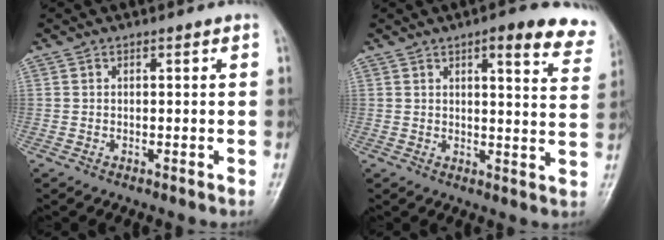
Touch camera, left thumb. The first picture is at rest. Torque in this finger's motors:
{"motor_torque": [0.21, 0.07, 0.00, -0.18, 0.09]}